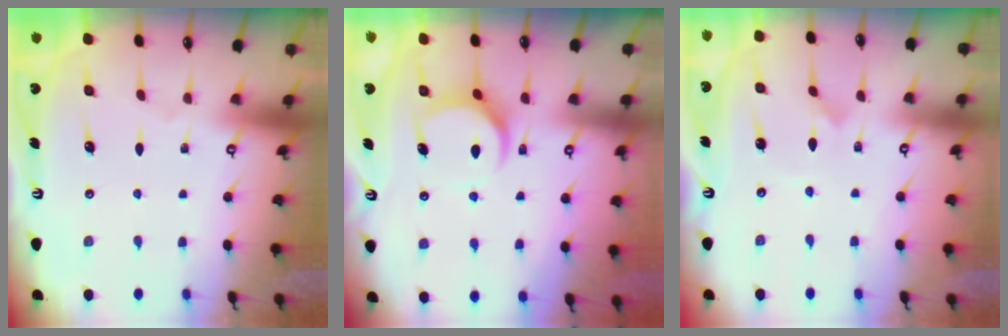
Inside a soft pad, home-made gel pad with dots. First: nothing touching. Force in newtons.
{"total": 8.9, "press": 8.8, "slide": 0.9}
{"total": 2.8, "press": 2.7, "slide": 0.3}